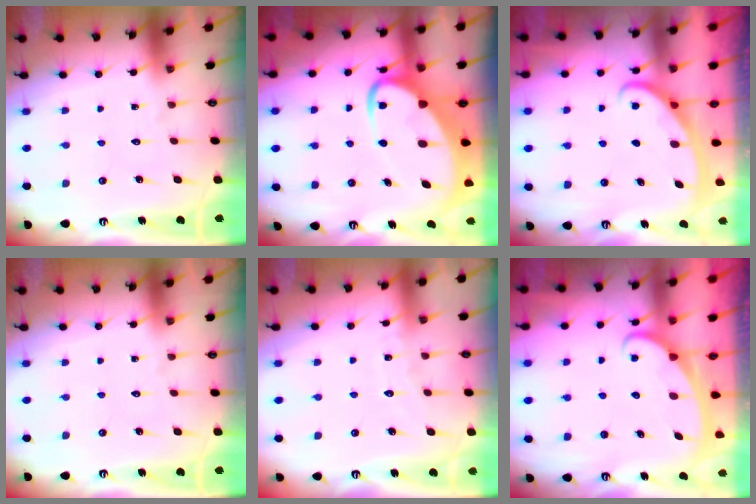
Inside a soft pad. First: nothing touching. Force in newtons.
{"total": 8.4, "press": 8.3, "slide": 0.8}
{"total": 3.0, "press": 2.9, "slide": 0.4}
{"total": 0.0}
{"total": 4.6, "press": 4.6, "slide": 0.6}
{"total": 2.3, "press": 2.3, "slide": 0.3}